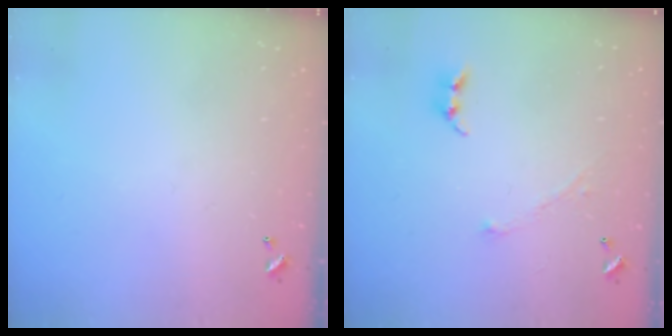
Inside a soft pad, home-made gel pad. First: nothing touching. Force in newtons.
{"total": 2.9, "press": 2.9, "slide": 0.4}